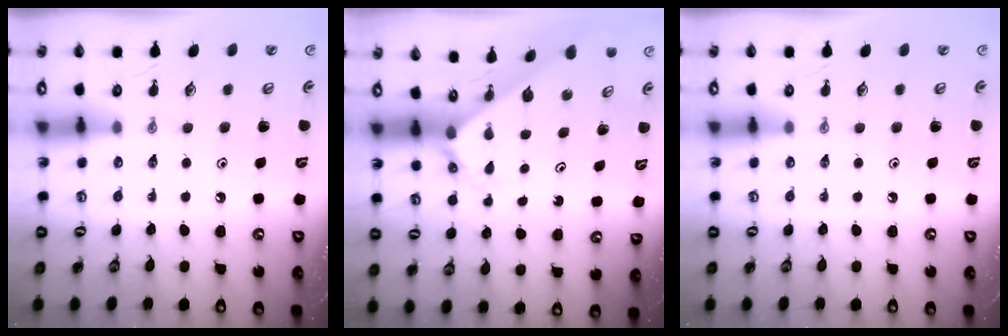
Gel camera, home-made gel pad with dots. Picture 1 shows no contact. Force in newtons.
{"total": 2.3, "press": 2.3, "slide": 0.2}
{"total": 0.0}